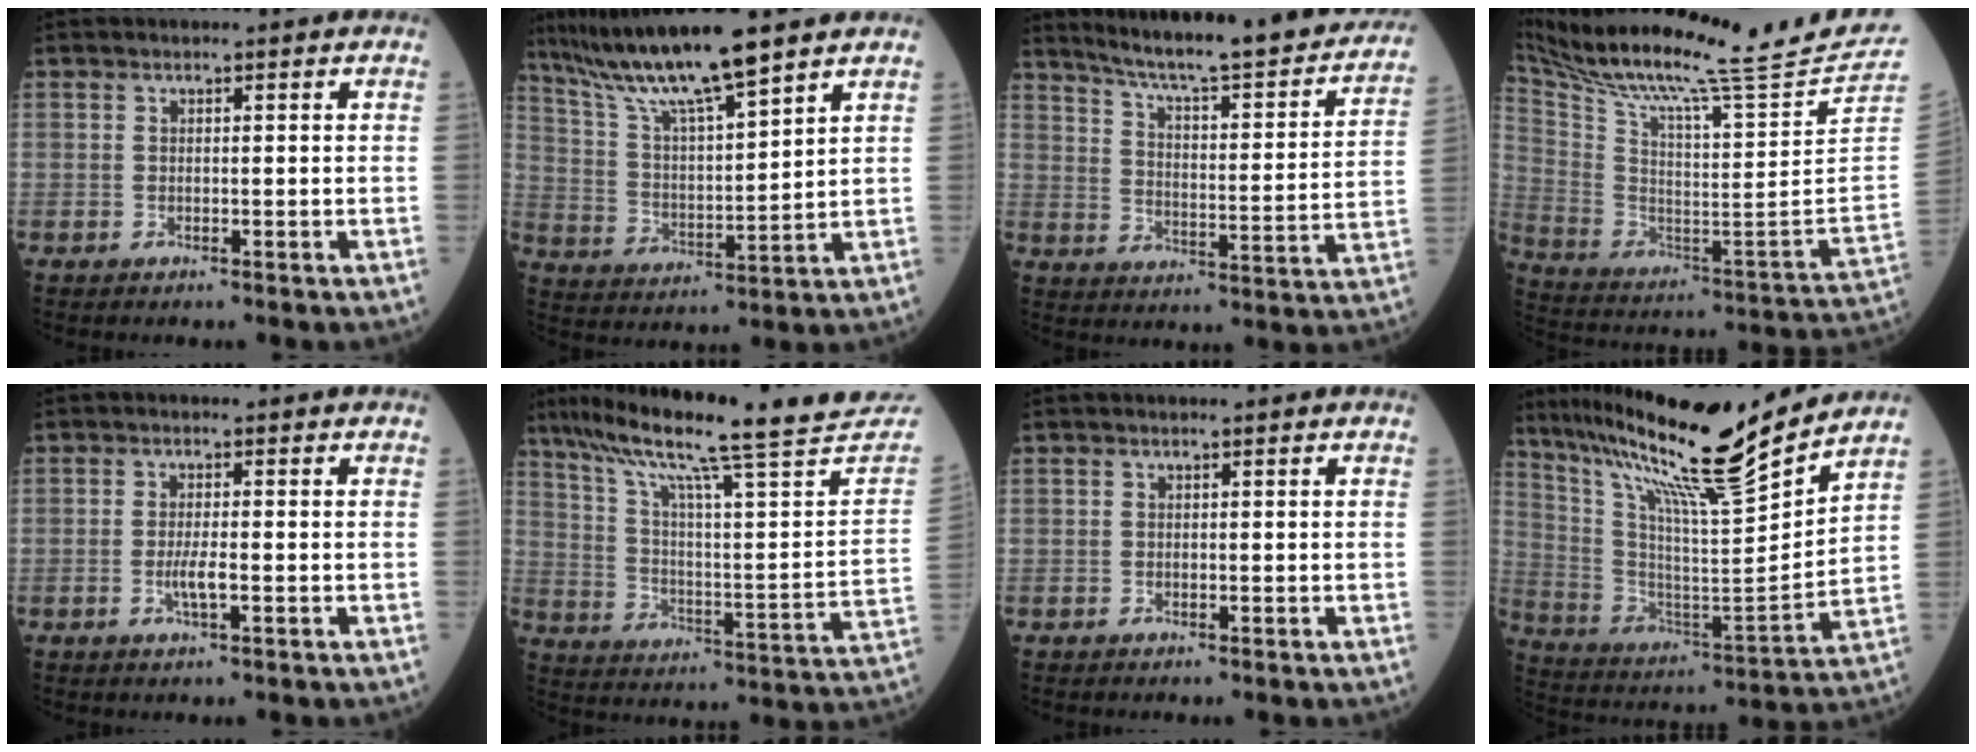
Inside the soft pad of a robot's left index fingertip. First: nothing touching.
{"total": 13.0, "force": [10.6, -0.1, 7.6], "torque": [-0.152, 0.002, 0.199]}
{"total": 27.1, "force": [23.6, 2.5, 13.2], "torque": [-0.193, -0.058, 0.304]}
{"total": 29.5, "force": [25.5, -1.8, 14.7], "torque": [-0.270, -0.107, 0.385]}
{"total": 2.6, "force": [-0.9, 0.2, 2.4], "torque": [-0.051, -0.006, -0.017]}
{"total": 28.8, "force": [24.0, 0.6, 16.0], "torque": [-0.262, -0.059, 0.323]}
{"total": 0.0}
{"total": 22.1, "force": [18.2, -0.4, 12.5], "torque": [-0.221, -0.025, 0.304]}